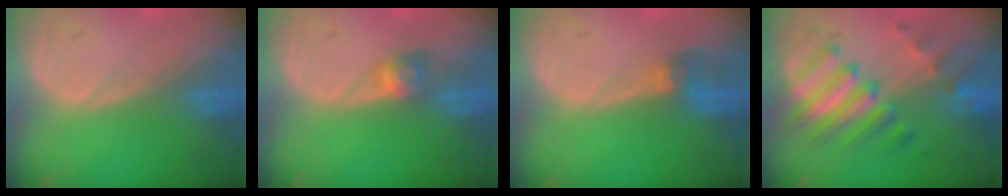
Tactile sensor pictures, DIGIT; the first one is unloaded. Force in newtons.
{"total": 2.9, "press": 2.5, "slide": 1.4}
{"total": 2.9, "press": 2.6, "slide": 1.2}
{"total": 8.4, "press": 8.4, "slide": 0.3}